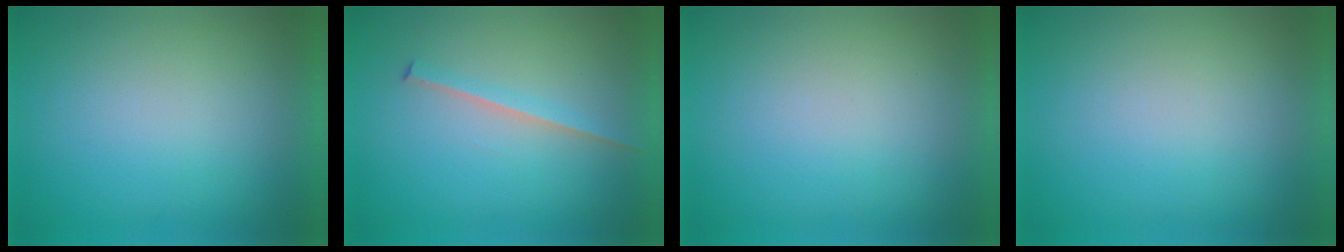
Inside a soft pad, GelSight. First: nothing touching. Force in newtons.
{"total": 1.8}
{"total": 1.0}
{"total": 0.0}